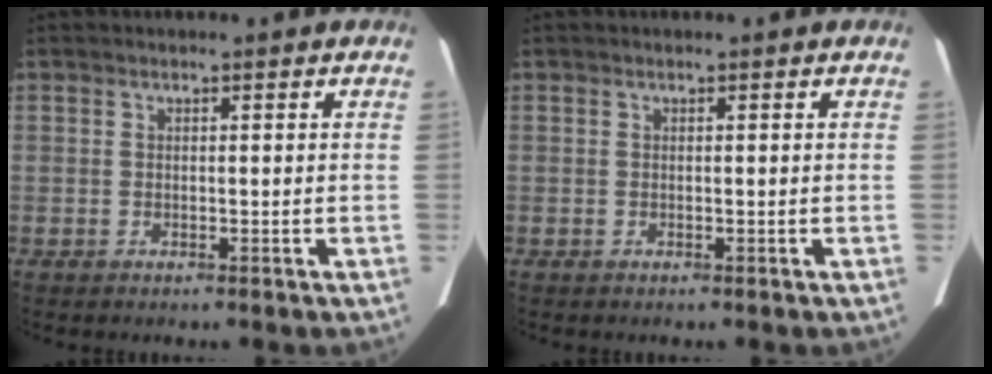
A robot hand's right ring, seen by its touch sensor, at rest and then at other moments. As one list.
[{"total": 0.0}]